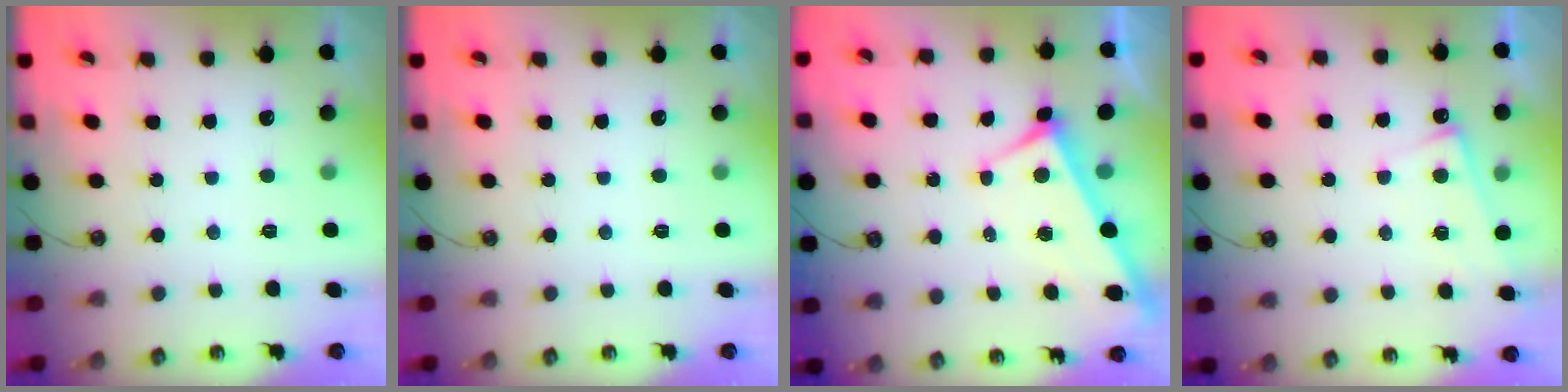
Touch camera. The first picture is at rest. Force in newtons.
{"total": 0.0}
{"total": 3.9, "press": 3.8, "slide": 0.7}
{"total": 4.8, "press": 4.8, "slide": 0.5}